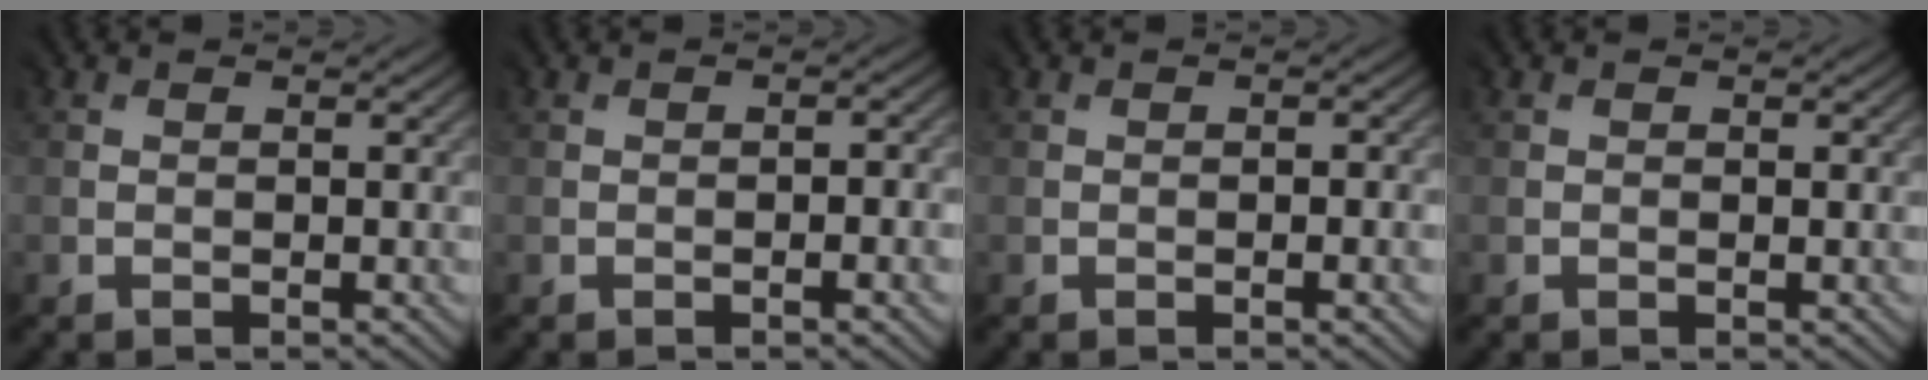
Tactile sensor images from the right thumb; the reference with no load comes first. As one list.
[{"total": 0.9, "force": [-0.8, -0.1, 0.4], "torque": [-0.003, -0.001, -0.009]}, {"total": 0.6, "force": [-0.4, -0.1, 0.3], "torque": [-0.002, 0.000, -0.004]}, {"total": 0.0}]